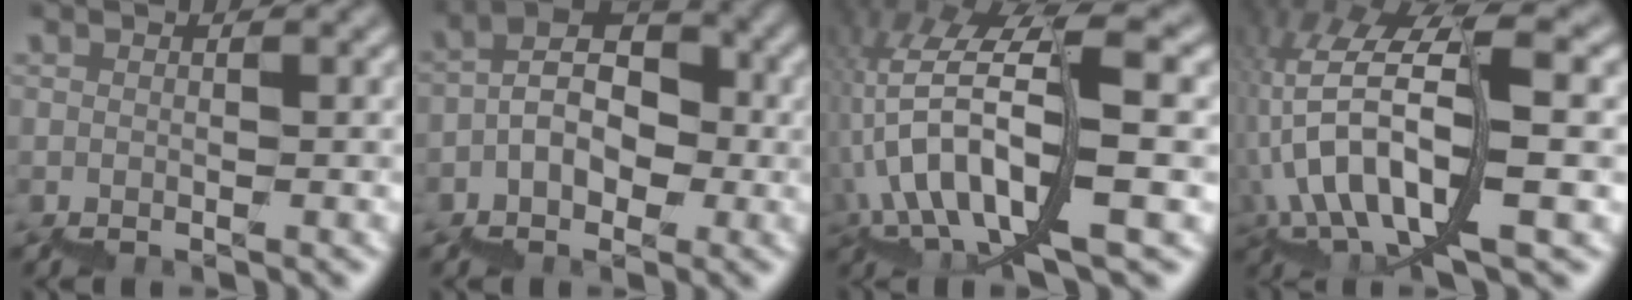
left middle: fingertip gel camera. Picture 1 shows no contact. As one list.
[{"total": 3.9, "force": [-0.8, 2.9, 2.4], "torque": [-0.034, 0.014, -0.024]}, {"total": 10.2, "force": [1.7, 3.5, 9.5], "torque": [-0.185, 0.013, 0.032]}, {"total": 10.4, "force": [0.7, 4.0, 9.5], "torque": [-0.187, 0.013, 0.014]}]